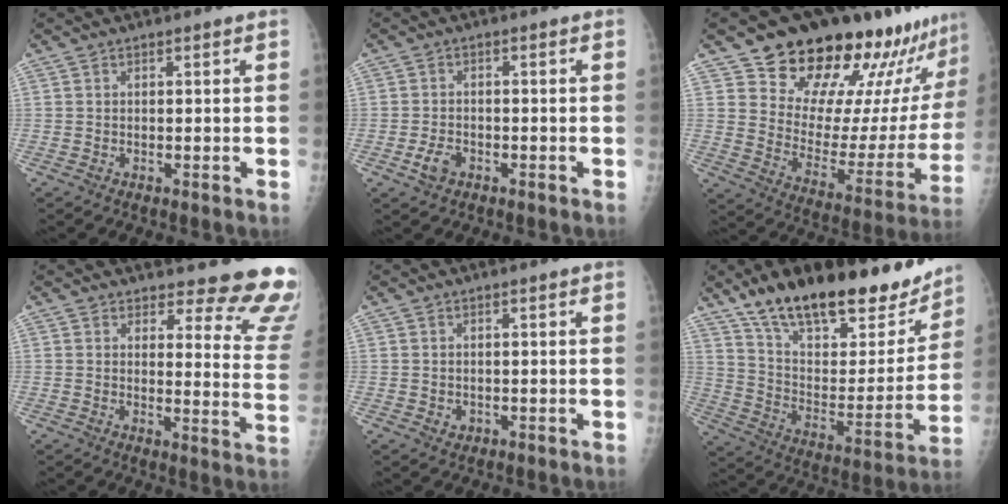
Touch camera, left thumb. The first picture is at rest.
{"total": 3.5, "force": [-1.7, 2.4, 1.9], "torque": [-0.032, 0.005, -0.030]}
{"total": 26.6, "force": [23.0, 9.1, 9.7], "torque": [-0.095, -0.151, 0.312]}
{"total": 15.3, "force": [14.0, 4.6, 4.2], "torque": [0.008, -0.136, 0.132]}
{"total": 1.5, "force": [-0.2, 1.4, 0.5], "torque": [-0.003, 0.001, 0.001]}
{"total": 29.0, "force": [21.2, 11.2, 16.3], "torque": [-0.217, -0.070, 0.333]}